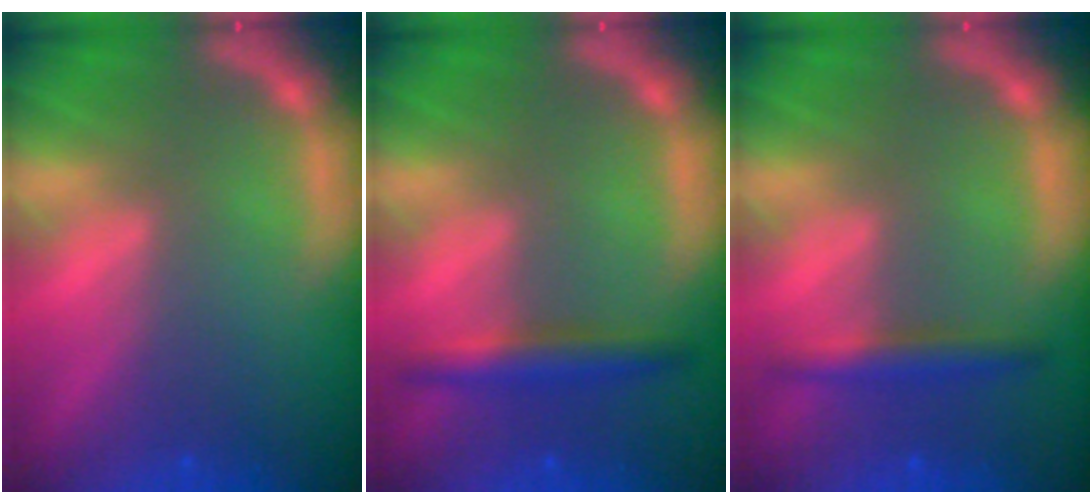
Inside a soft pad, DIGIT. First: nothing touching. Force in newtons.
{"total": 3.0}
{"total": 2.4}